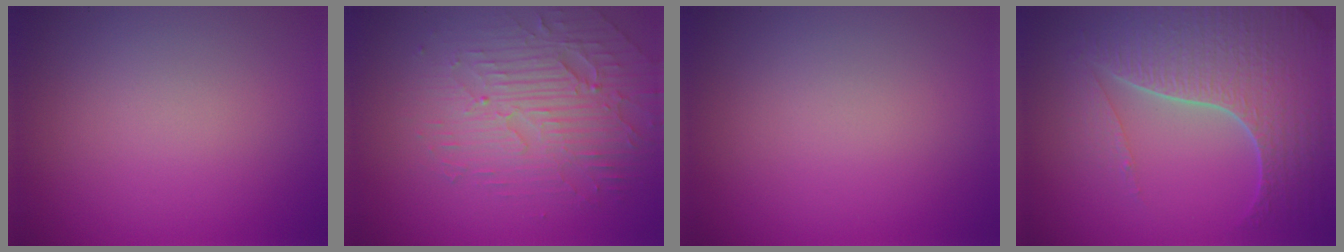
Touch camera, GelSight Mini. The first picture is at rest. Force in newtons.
{"total": 4.4, "press": 3.9, "slide": 2.2}
{"total": 0.0}
{"total": 7.5, "press": 5.6, "slide": 5.0}